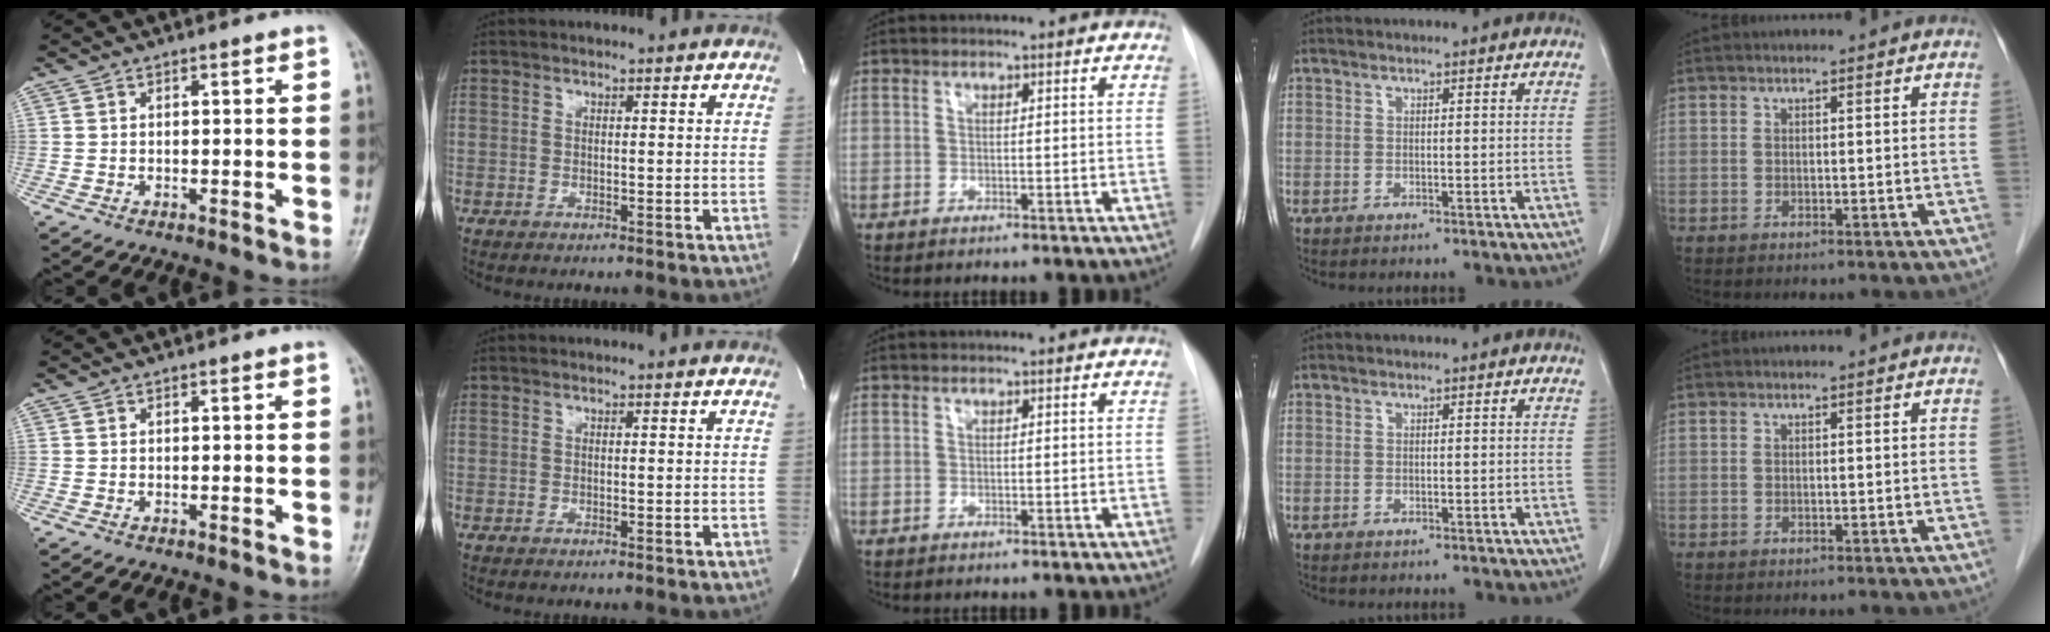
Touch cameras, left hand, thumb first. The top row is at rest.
{}